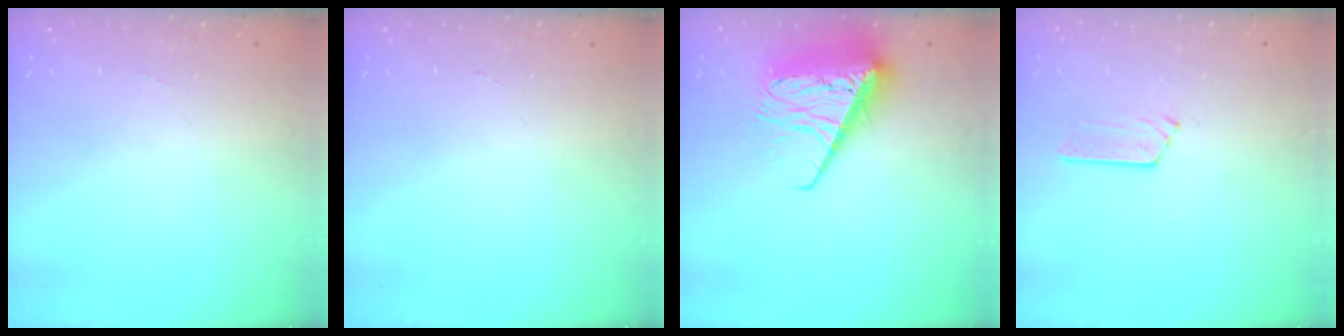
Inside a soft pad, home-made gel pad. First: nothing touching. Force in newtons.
{"total": 0.0}
{"total": 12.4, "press": 12.4, "slide": 0.8}
{"total": 4.1, "press": 4.1, "slide": 0.4}